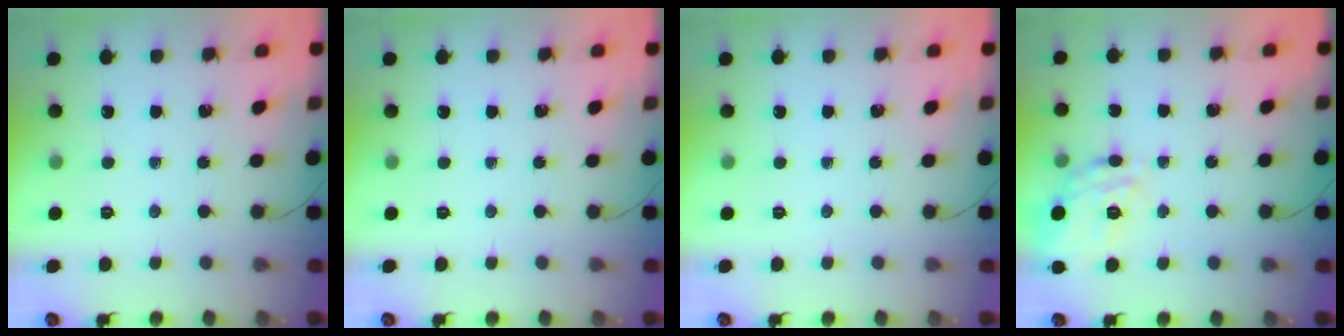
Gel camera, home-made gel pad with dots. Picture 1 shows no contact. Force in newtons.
{"total": 0.0}
{"total": 0.0}
{"total": 16.4, "press": 16.4, "slide": 0.5}